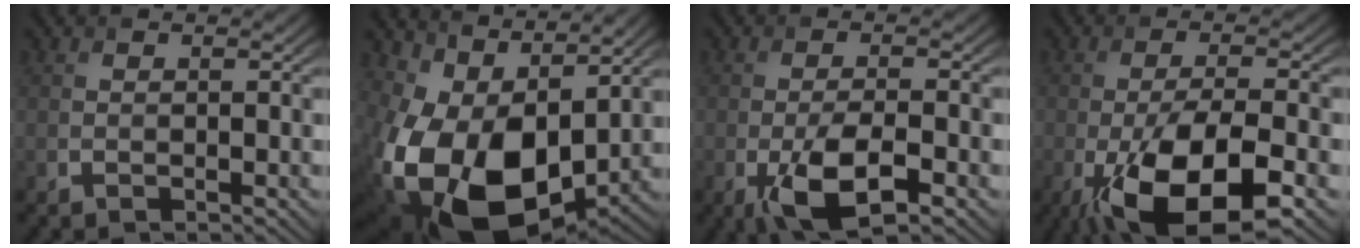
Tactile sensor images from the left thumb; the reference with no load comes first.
{"total": 17.2, "force": [0.4, 10.7, 13.5], "torque": [-0.277, -0.038, 0.023]}
{"total": 7.3, "force": [-2.9, 2.7, 6.1], "torque": [-0.124, -0.012, -0.053]}
{"total": 13.8, "force": [-5.7, 5.2, 11.4], "torque": [-0.215, -0.027, -0.094]}